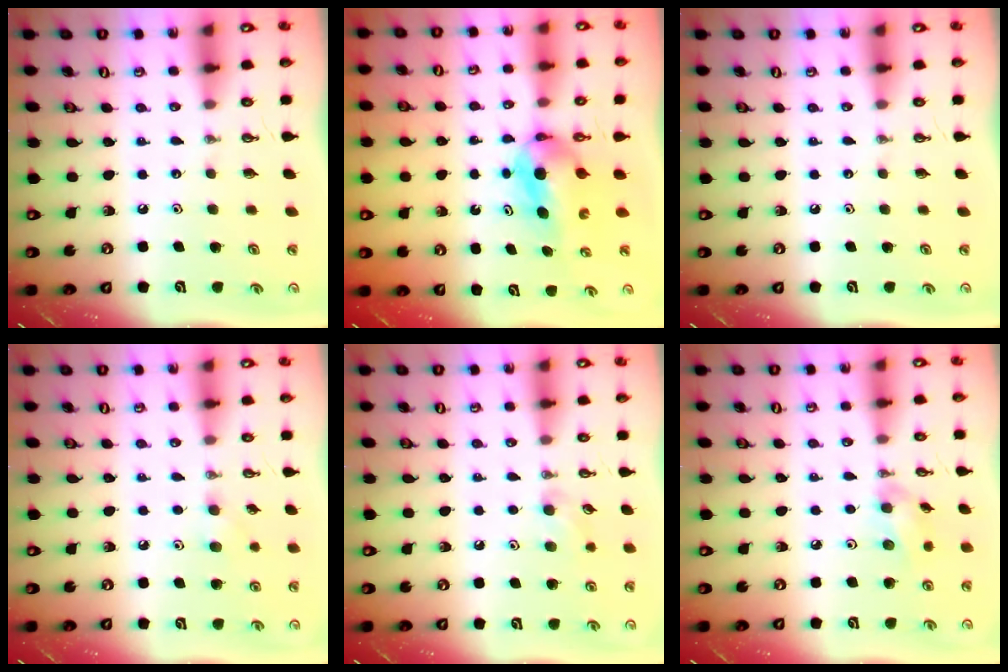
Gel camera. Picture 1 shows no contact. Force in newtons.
{"total": 5.9, "press": 5.5, "slide": 2.3}
{"total": 0.0}
{"total": 5.4, "press": 5.4, "slide": 0.7}
{"total": 6.1, "press": 6.0, "slide": 1.4}
{"total": 7.9, "press": 7.6, "slide": 2.2}